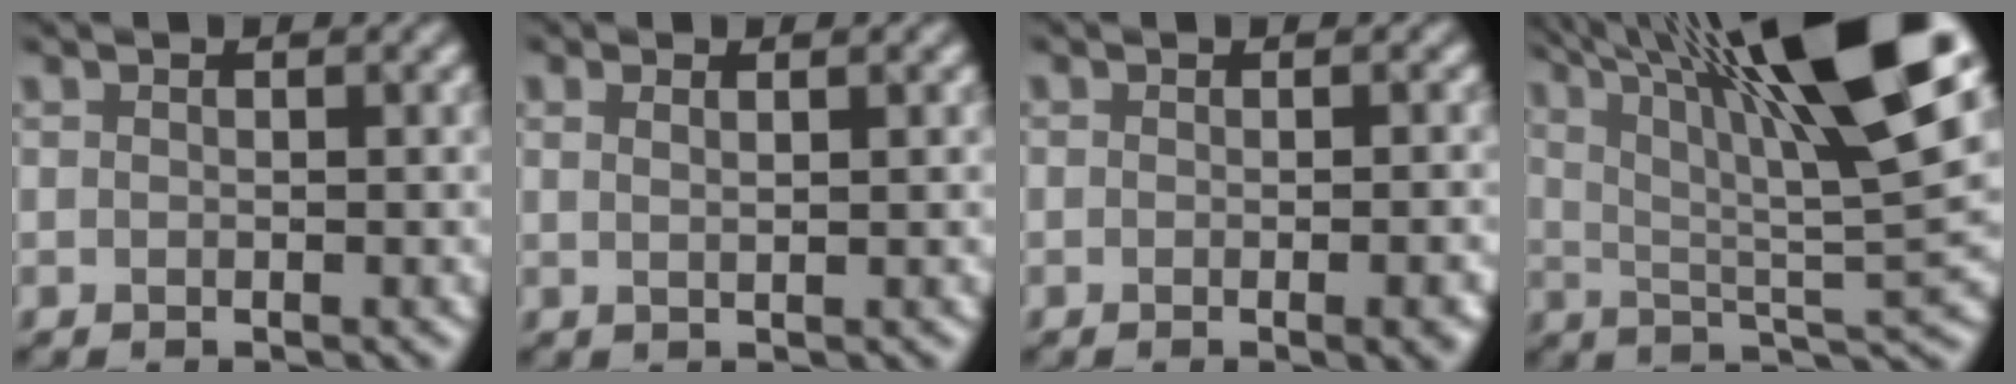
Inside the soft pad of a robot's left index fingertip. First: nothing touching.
{"total": 1.3, "force": [0.8, 0.3, 1.0], "torque": [-0.013, 0.000, 0.008]}
{"total": 3.1, "force": [-1.2, 0.9, 2.7], "torque": [-0.028, -0.007, -0.006]}
{"total": 16.5, "force": [8.3, 3.9, 13.8], "torque": [-0.238, 0.016, 0.134]}